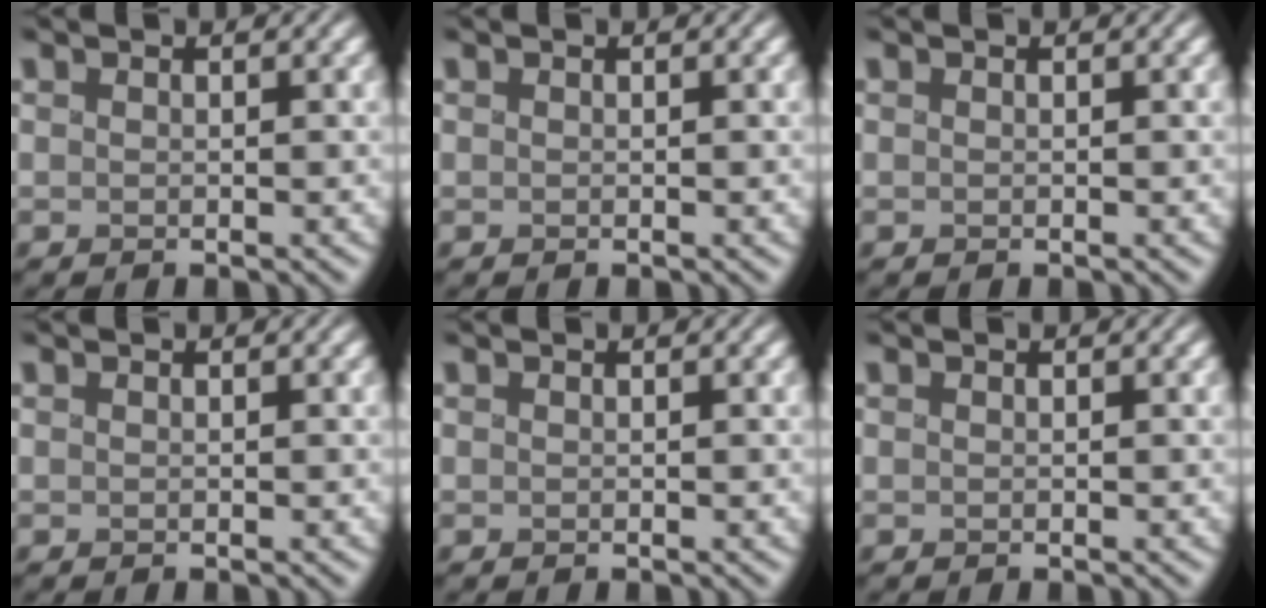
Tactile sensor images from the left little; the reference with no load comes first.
{"total": 0.0}
{"total": 0.0}
{"total": 0.0}
{"total": 0.0}
{"total": 0.0}